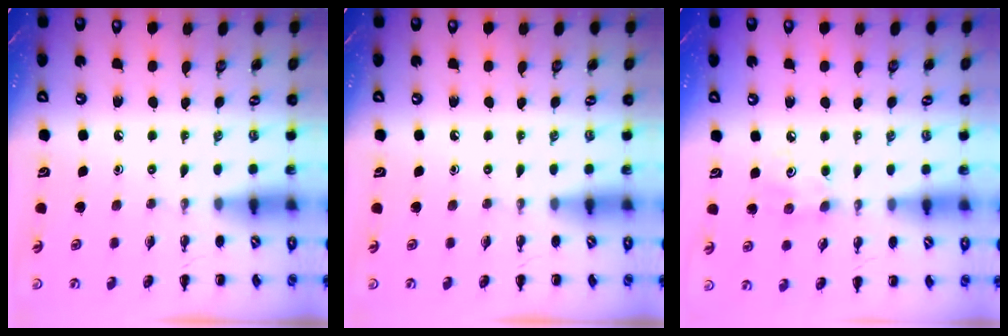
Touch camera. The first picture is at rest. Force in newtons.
{"total": 0.0}
{"total": 4.9, "press": 4.8, "slide": 1.1}